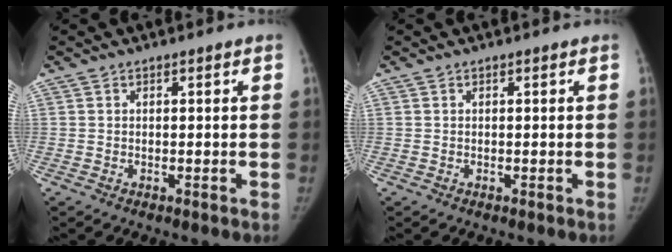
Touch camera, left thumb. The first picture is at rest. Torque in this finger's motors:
{"motor_torque": [0.14, -0.06, 0.39, -0.23, 0.04]}